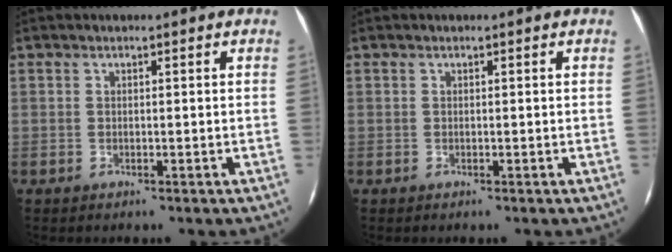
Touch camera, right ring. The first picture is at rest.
{"total": 0.0}